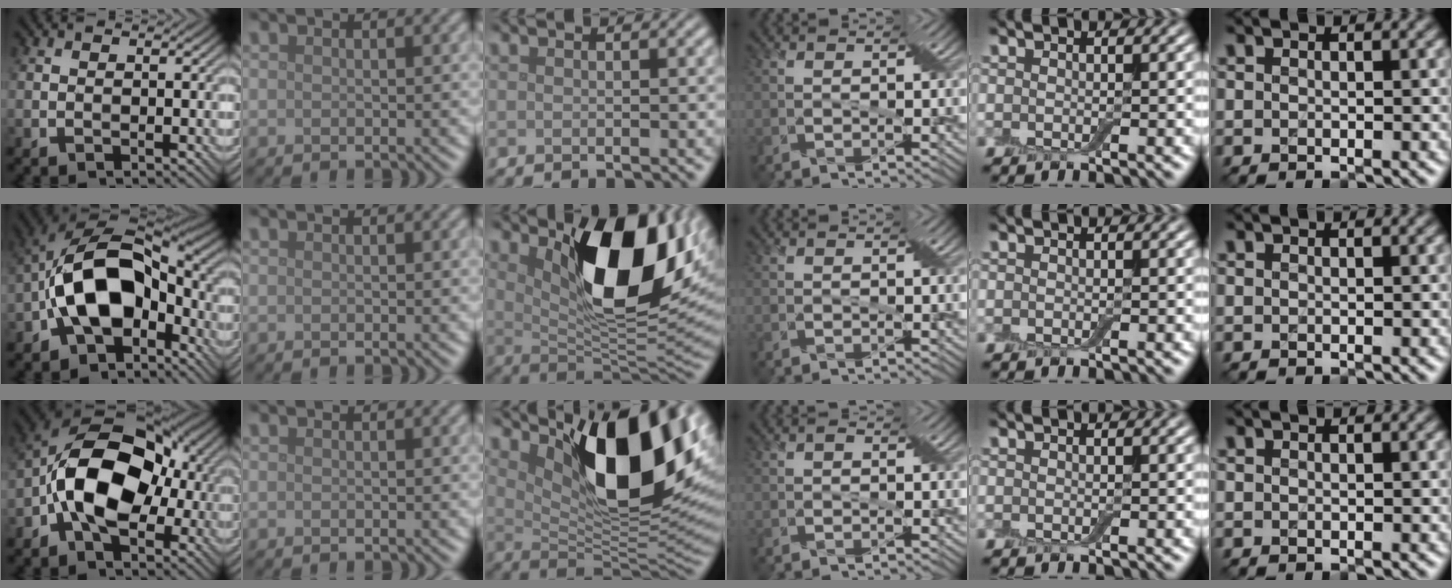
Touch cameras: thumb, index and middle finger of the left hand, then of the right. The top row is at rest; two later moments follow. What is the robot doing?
{"motion": "cut", "object": "cling film"}